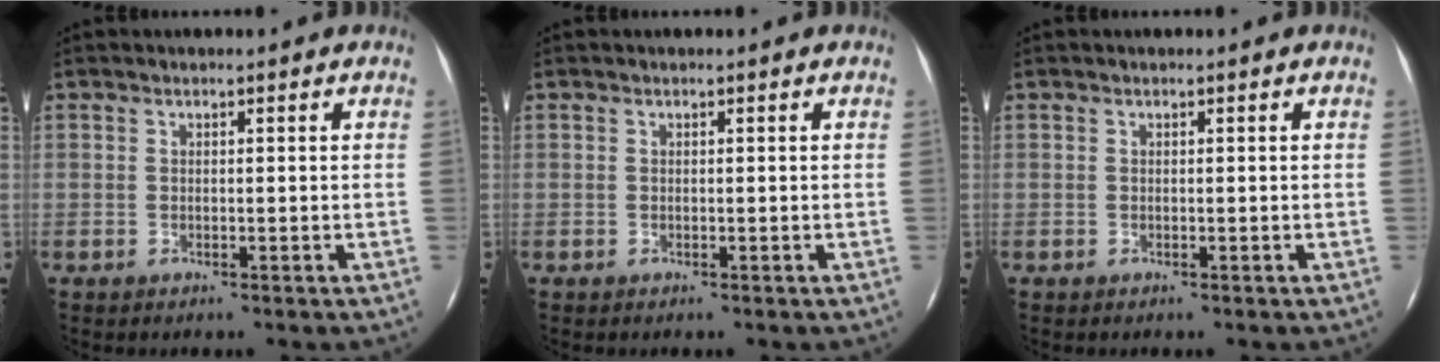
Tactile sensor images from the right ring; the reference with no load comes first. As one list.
[{"total": 0.0}, {"total": 0.0}]